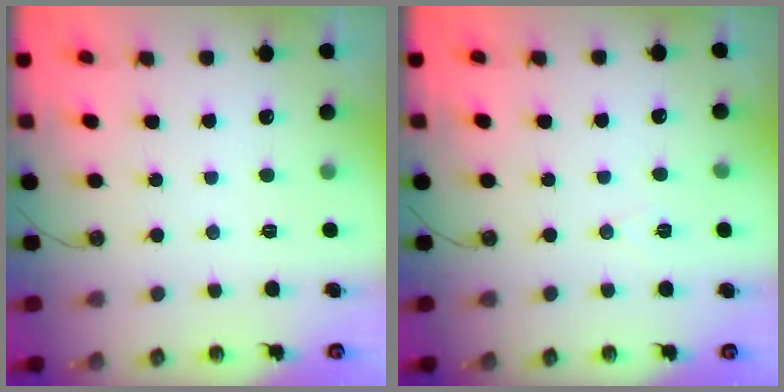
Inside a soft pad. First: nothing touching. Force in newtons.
{"total": 5.5, "press": 3.1, "slide": 4.5}